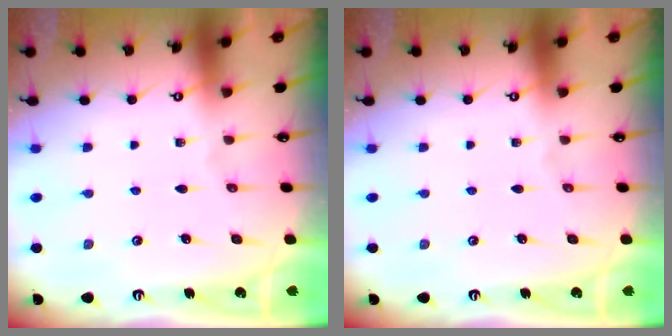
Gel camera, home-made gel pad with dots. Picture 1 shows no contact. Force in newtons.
{"total": 0.0}